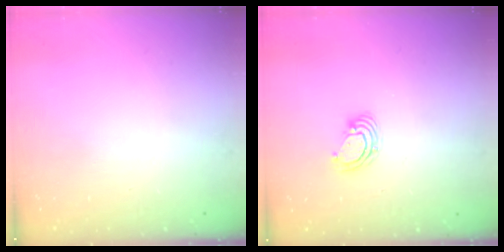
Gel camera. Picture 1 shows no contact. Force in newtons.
{"total": 4.4, "press": 4.4, "slide": 0.4}